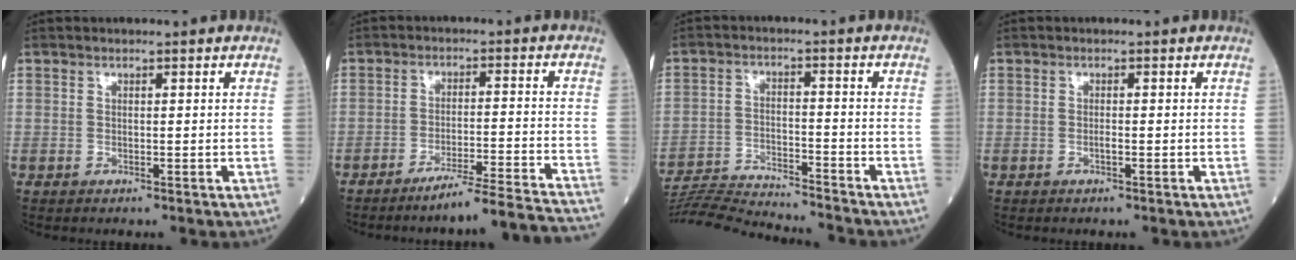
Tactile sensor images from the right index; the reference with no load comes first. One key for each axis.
{"total": 14.6, "fx": -13.4, "fy": -2.3, "fz": 5.4, "tx": -0.049, "ty": -0.014, "tz": -0.192}
{"total": 15.5, "fx": -15.0, "fy": -0.8, "fz": 3.8, "tx": -0.063, "ty": -0.008, "tz": -0.238}
{"total": 0.8, "fx": -0.3, "fy": 0.1, "fz": 0.7, "tx": -0.017, "ty": 0.000, "tz": -0.005}